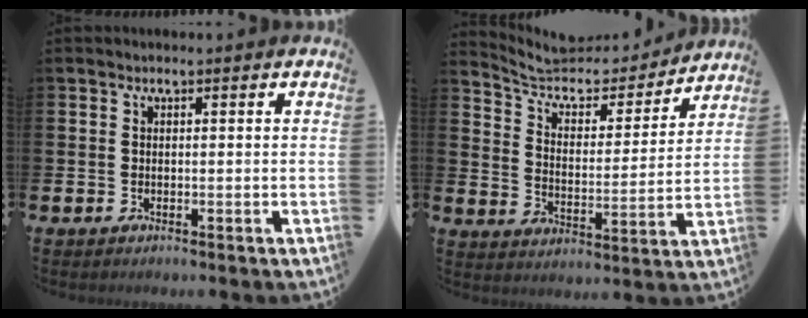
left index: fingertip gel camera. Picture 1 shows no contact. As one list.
[{"total": 7.5, "force": [6.7, 2.7, 1.9], "torque": [-0.071, -0.052, 0.112]}]